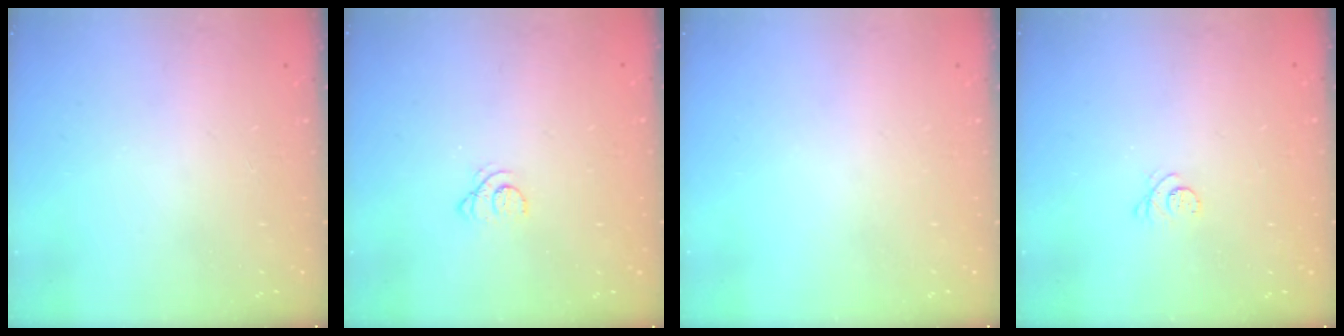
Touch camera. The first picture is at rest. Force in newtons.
{"total": 1.7, "press": 1.7, "slide": 0.2}
{"total": 0.0}
{"total": 2.6, "press": 2.6, "slide": 0.3}